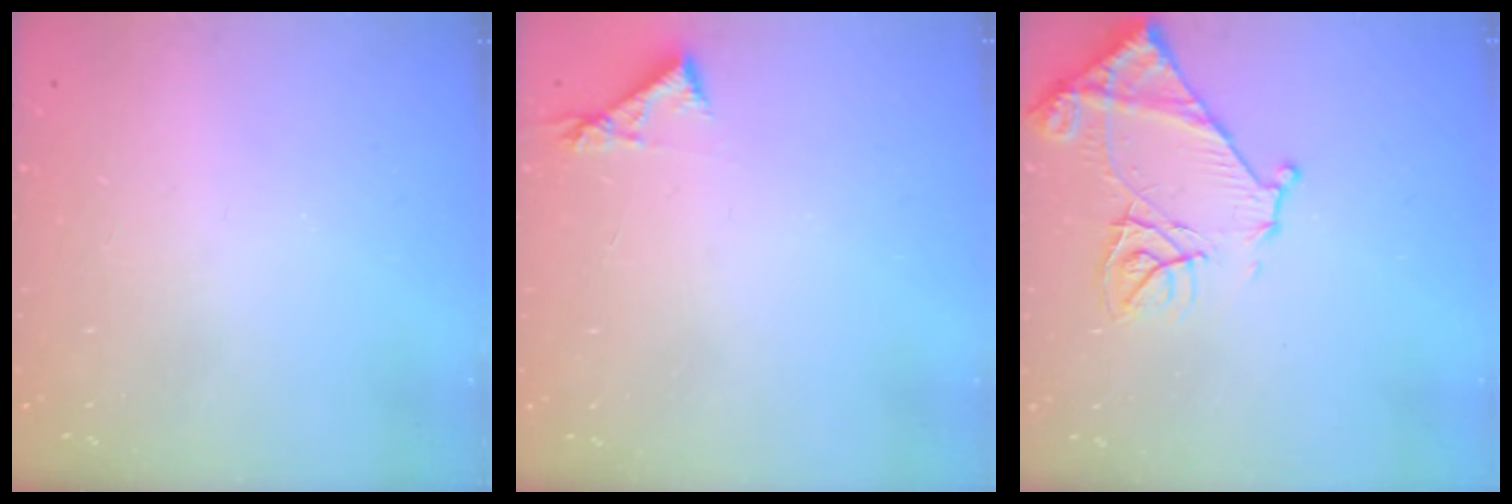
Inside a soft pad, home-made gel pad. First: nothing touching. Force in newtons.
{"total": 4.7, "press": 4.7, "slide": 0.4}
{"total": 13.0, "press": 13.0, "slide": 1.3}